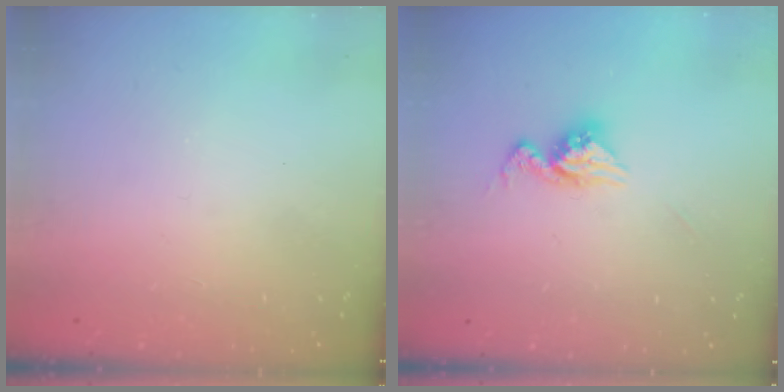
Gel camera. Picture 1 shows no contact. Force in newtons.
{"total": 11.1, "press": 11.0, "slide": 0.9}